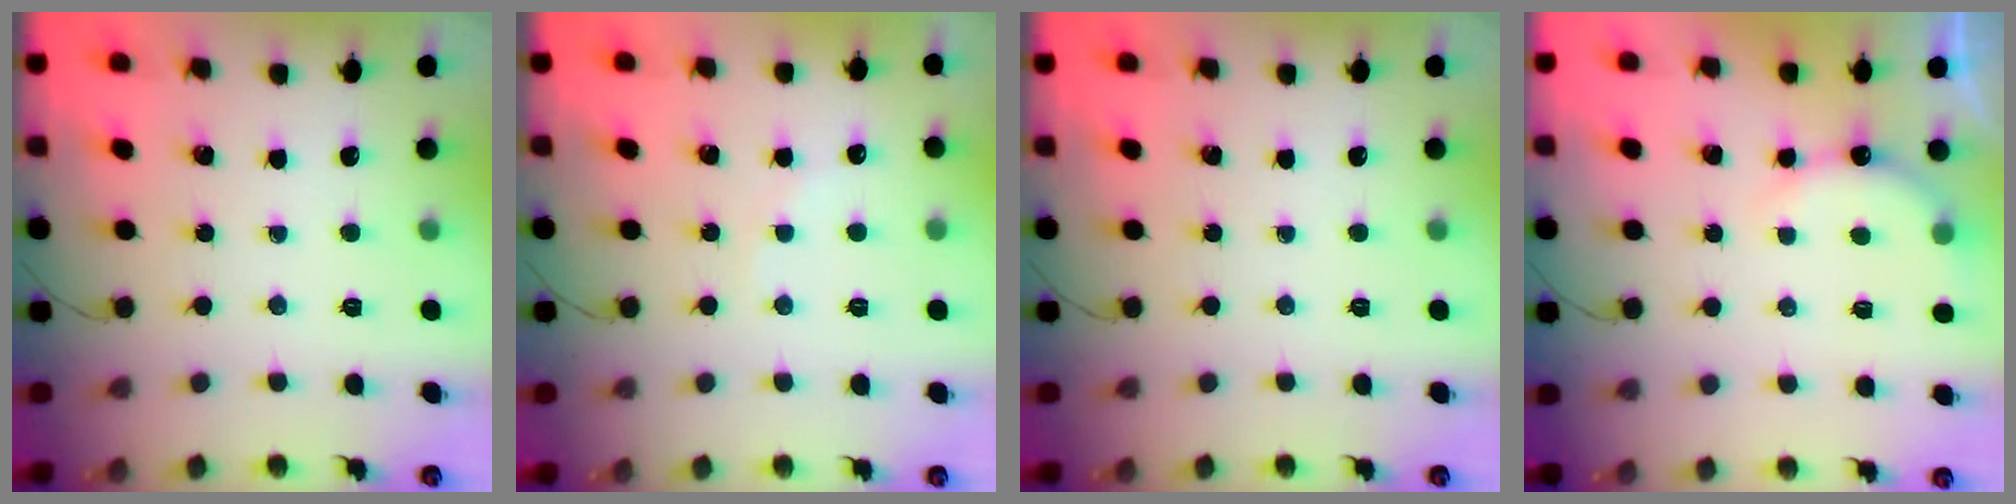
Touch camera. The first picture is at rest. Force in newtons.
{"total": 3.1, "press": 3.0, "slide": 0.7}
{"total": 0.0}
{"total": 6.4, "press": 6.3, "slide": 1.2}